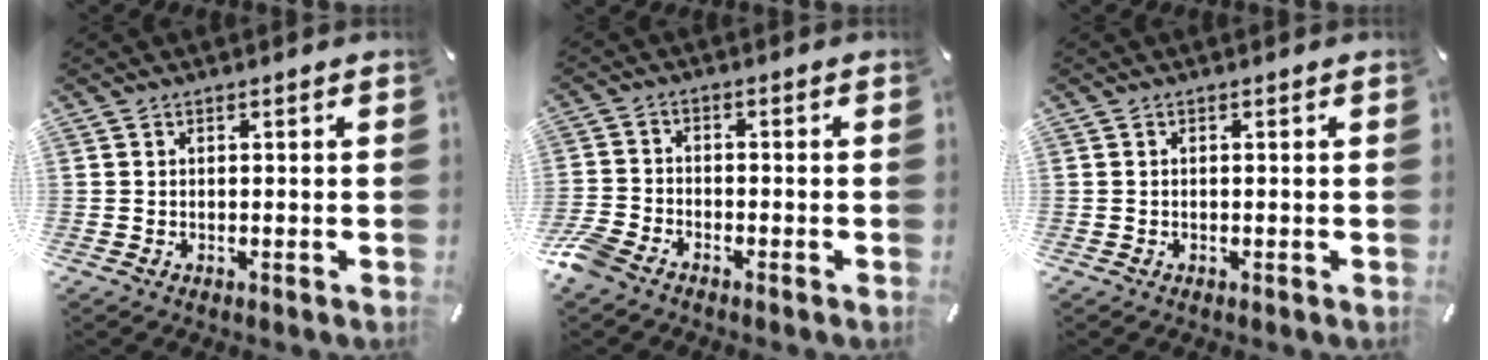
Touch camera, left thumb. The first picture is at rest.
{"total": 4.7, "force": [-3.6, 2.3, 2.0], "torque": [-0.060, 0.011, -0.076]}
{"total": 0.0}